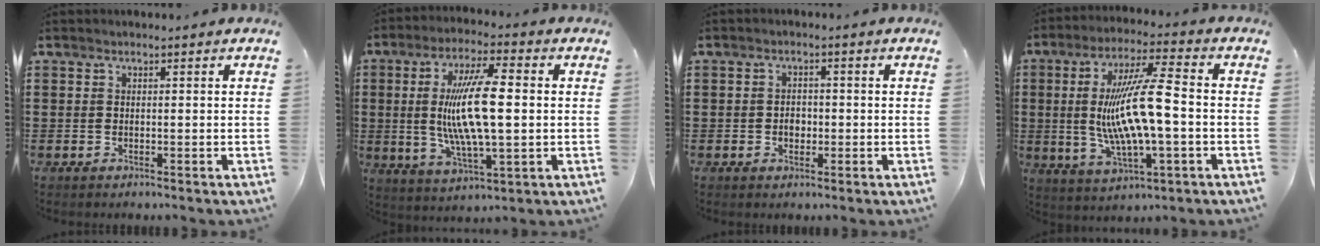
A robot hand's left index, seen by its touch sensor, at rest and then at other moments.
{"total": 13.0, "force": [0.7, 3.9, 12.4], "torque": [-0.259, -0.001, 0.003]}
{"total": 1.9, "force": [-0.3, 1.4, 1.3], "torque": [-0.027, 0.005, -0.007]}
{"total": 13.0, "force": [-0.7, 2.9, 12.6], "torque": [-0.250, 0.000, -0.018]}